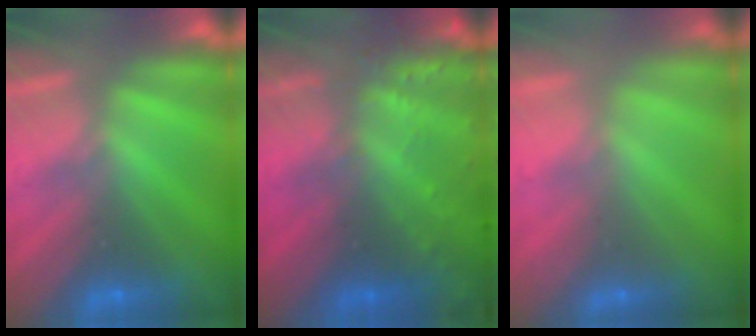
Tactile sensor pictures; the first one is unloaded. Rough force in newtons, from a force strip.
{"total": 6.6}
{"total": 2.1}